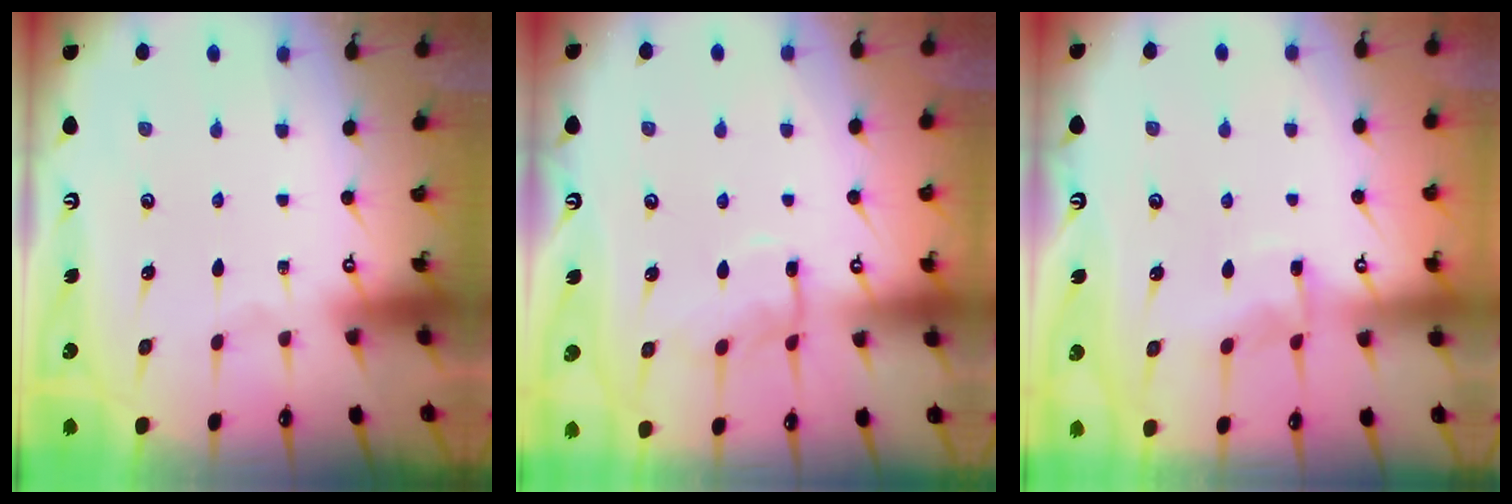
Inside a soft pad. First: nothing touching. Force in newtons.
{"total": 8.6, "press": 8.6, "slide": 0.6}
{"total": 6.3, "press": 6.3, "slide": 0.7}